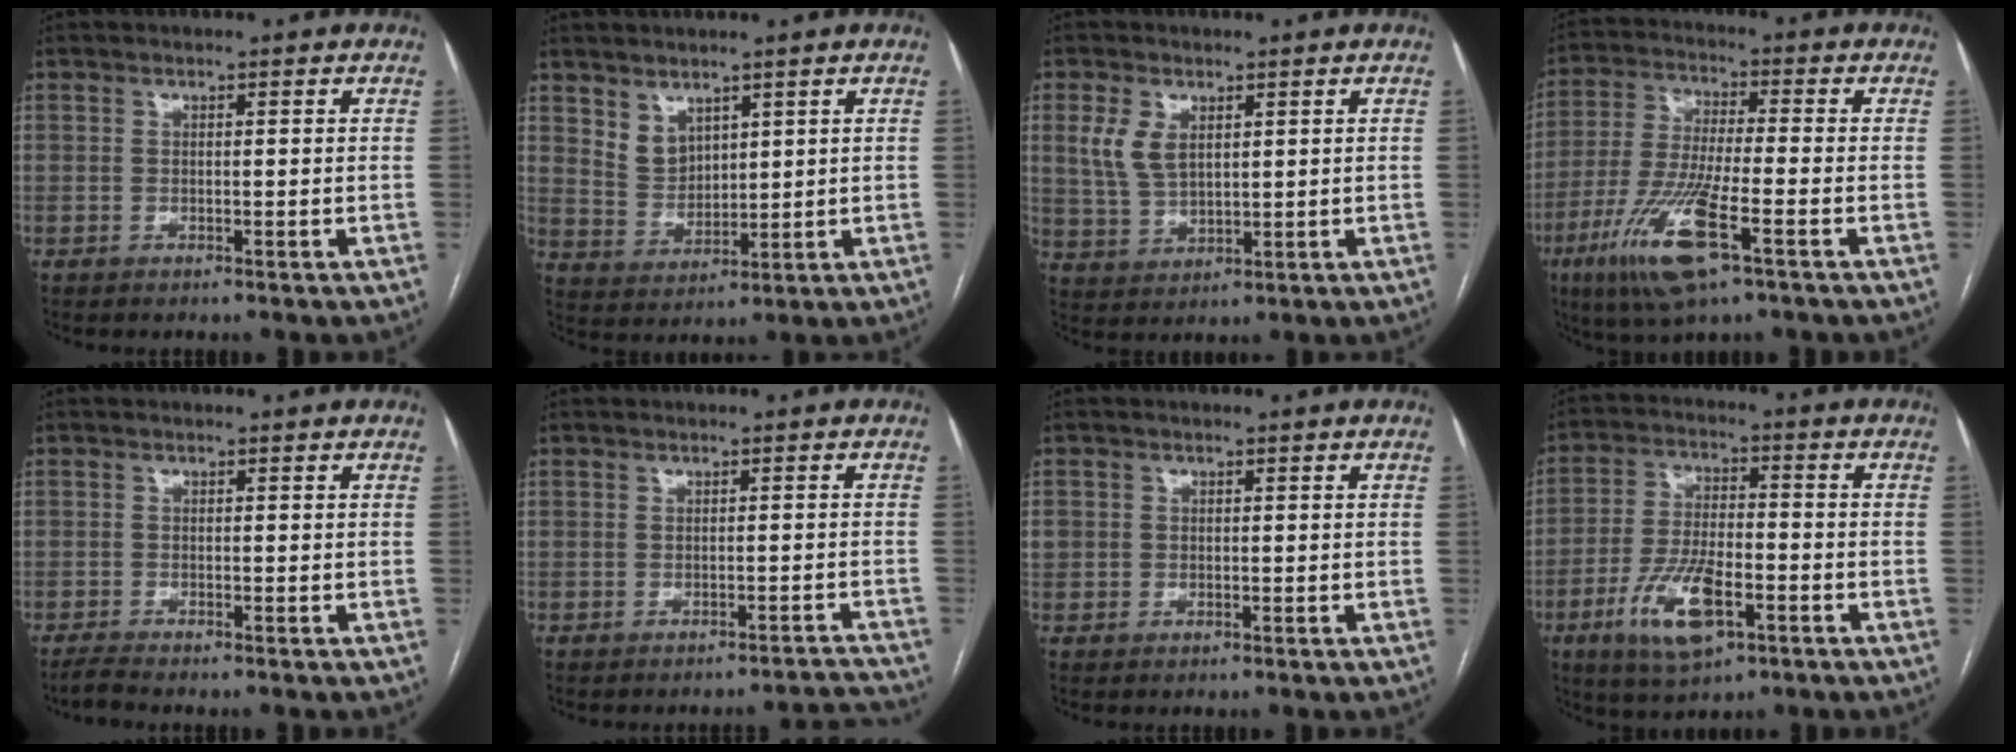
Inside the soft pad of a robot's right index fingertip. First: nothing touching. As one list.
[{"total": 4.8, "force": [3.2, 3.1, 1.8], "torque": [-0.042, 0.003, 0.078]}, {"total": 5.9, "force": [2.1, 3.5, 4.2], "torque": [-0.099, 0.008, 0.052]}, {"total": 13.1, "force": [-6.2, 1.6, 11.4], "torque": [-0.241, -0.026, -0.114]}, {"total": 1.3, "force": [-1.3, -0.1, 0.1], "torque": [-0.009, -0.006, -0.024]}, {"total": 4.5, "force": [-4.5, -0.1, -0.2], "torque": [0.019, 0.006, -0.049]}, {"total": 2.7, "force": [0.0, 2.5, 0.9], "torque": [-0.029, 0.011, 0.007]}, {"total": 11.2, "force": [-4.9, 4.0, 9.2], "torque": [-0.191, -0.005, -0.084]}]